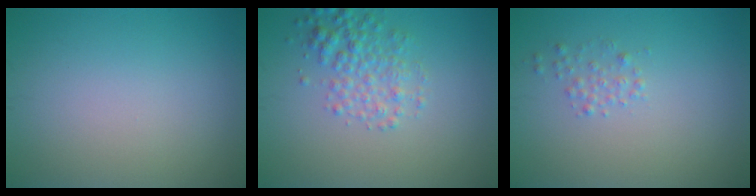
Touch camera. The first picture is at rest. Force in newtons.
{"total": 3.2, "press": 3.2, "slide": 0.2}
{"total": 1.1, "press": 1.1, "slide": 0.0}